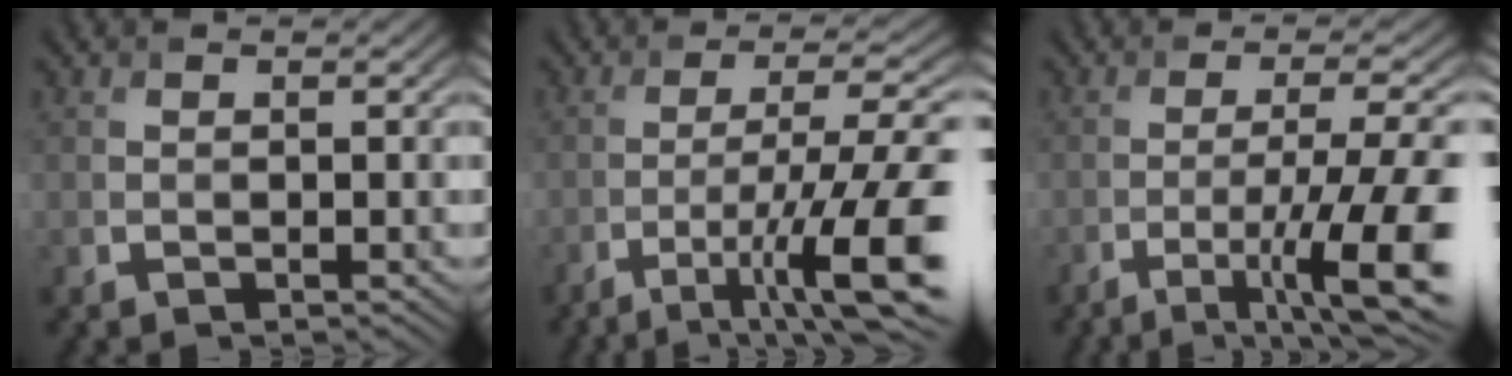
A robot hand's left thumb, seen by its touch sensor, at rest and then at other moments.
{"total": 13.4, "force": [-6.6, 2.7, 11.4], "torque": [-0.179, 0.005, -0.103]}
{"total": 12.2, "force": [-5.6, 2.1, 10.6], "torque": [-0.157, 0.003, -0.085]}